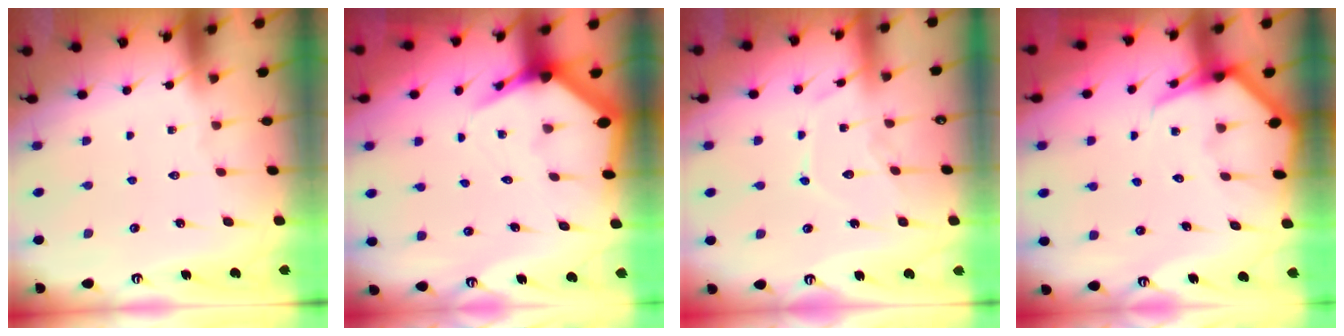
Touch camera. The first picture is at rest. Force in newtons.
{"total": 5.0, "press": 5.0, "slide": 0.6}
{"total": 8.9, "press": 8.9, "slide": 0.4}
{"total": 5.6, "press": 5.5, "slide": 0.7}